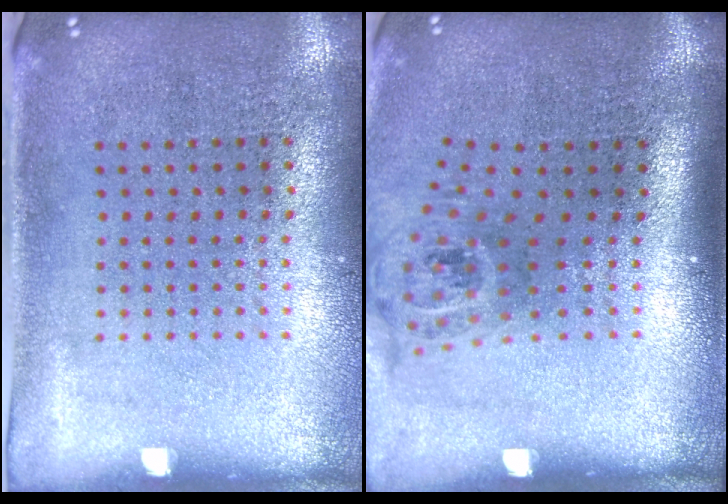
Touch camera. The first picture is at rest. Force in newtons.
{"total": 1.9, "press": 1.4, "slide": 1.3}